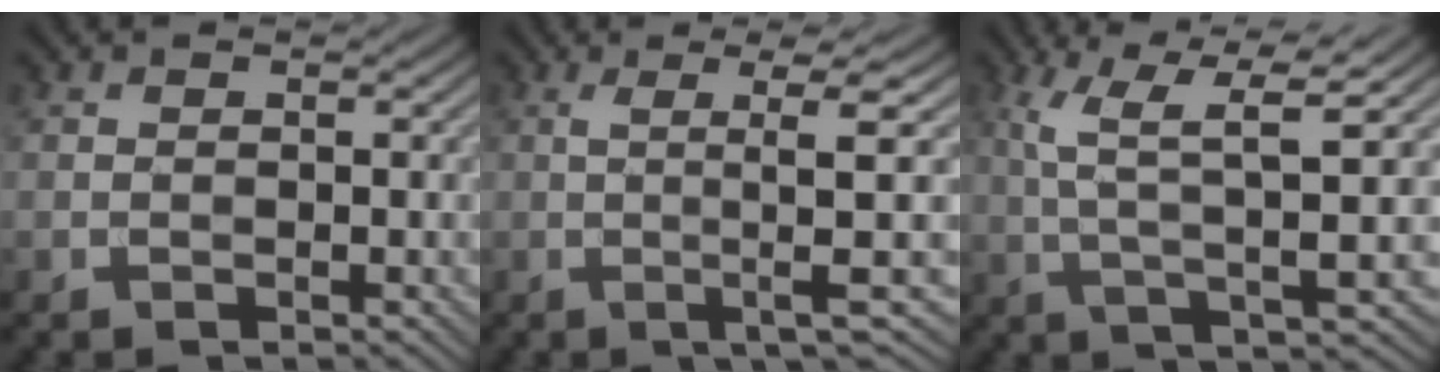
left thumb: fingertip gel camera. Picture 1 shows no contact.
{"total": 6.5, "force": [0.0, 0.1, 6.5], "torque": [-0.125, 0.007, -0.002]}
{"total": 8.1, "force": [2.1, 1.8, 7.6], "torque": [-0.154, 0.011, 0.044]}